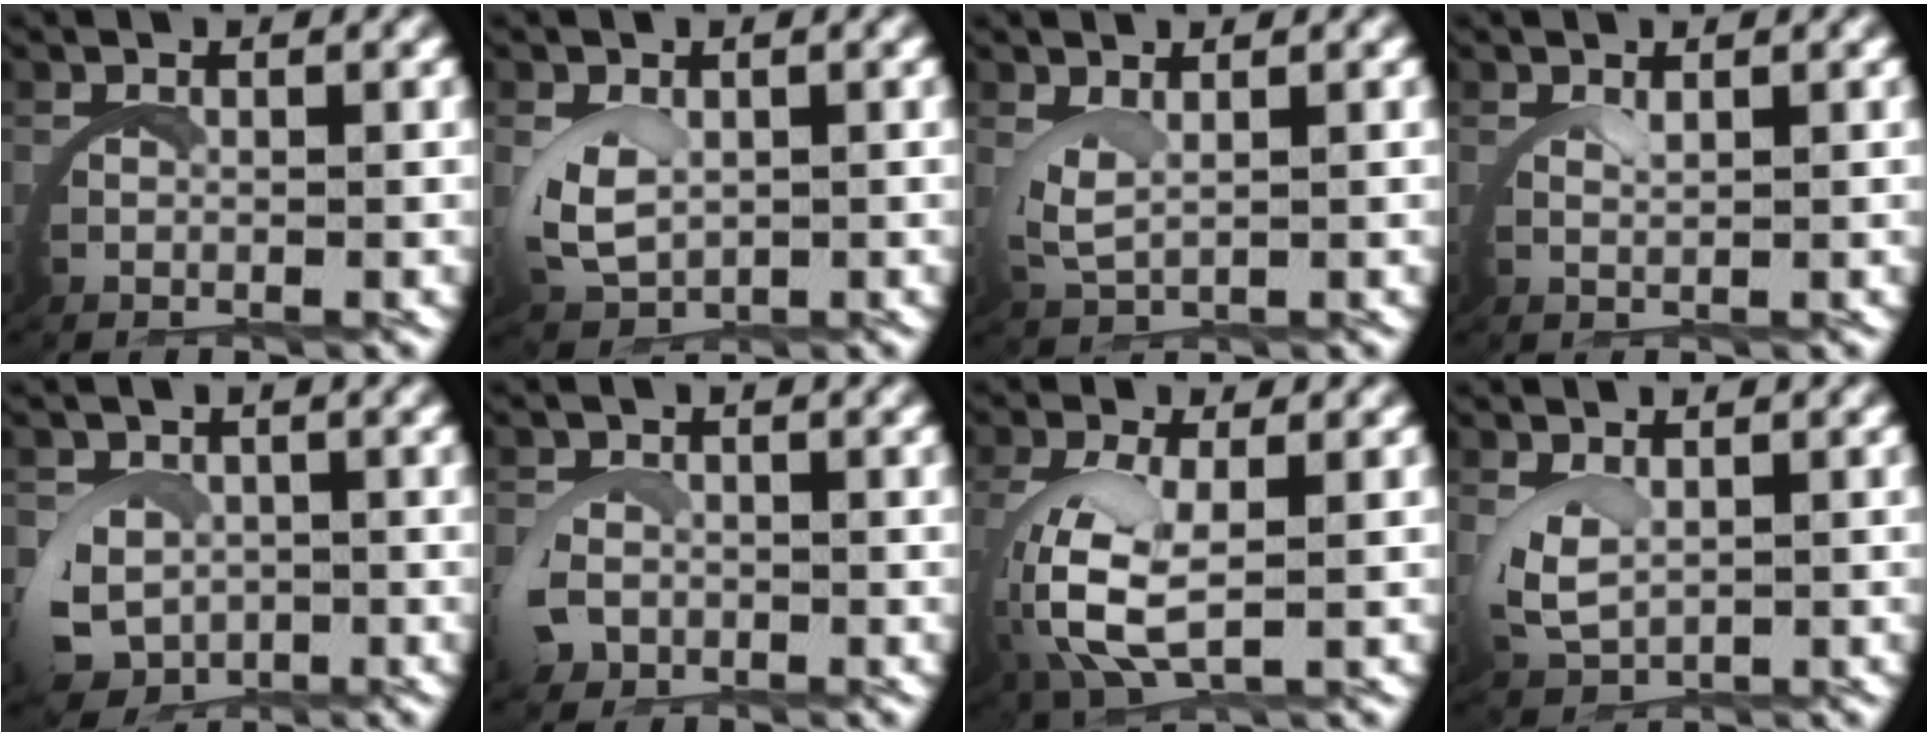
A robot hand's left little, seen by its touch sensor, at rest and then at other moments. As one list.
[{"total": 3.0, "force": [0.5, 2.0, 2.2], "torque": [-0.072, -0.014, 0.022]}, {"total": 1.9, "force": [1.3, 0.4, 1.3], "torque": [-0.045, -0.010, 0.034]}, {"total": 1.3, "force": [1.1, -0.6, 0.2], "torque": [-0.007, 0.000, 0.022]}, {"total": 6.1, "force": [-2.0, 5.2, 2.4], "torque": [-0.068, -0.040, -0.022]}, {"total": 1.8, "force": [-0.5, 1.6, 0.8], "torque": [-0.032, -0.008, -0.011]}, {"total": 6.5, "force": [0.3, 3.7, 5.3], "torque": [-0.148, -0.025, 0.025]}, {"total": 2.3, "force": [0.9, 1.2, 1.8], "torque": [-0.062, -0.014, 0.029]}]